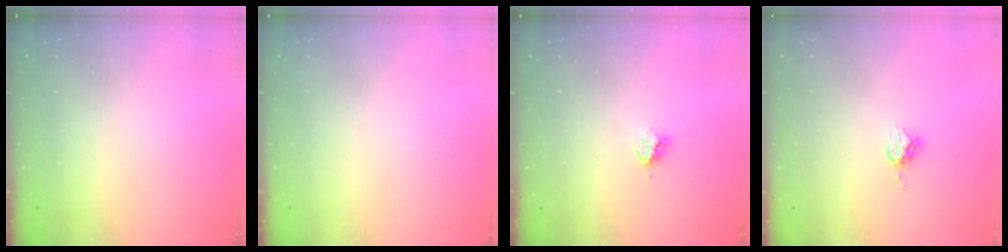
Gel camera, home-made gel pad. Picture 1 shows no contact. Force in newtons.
{"total": 0.0}
{"total": 3.6, "press": 3.6, "slide": 0.7}
{"total": 5.1, "press": 5.1, "slide": 0.0}